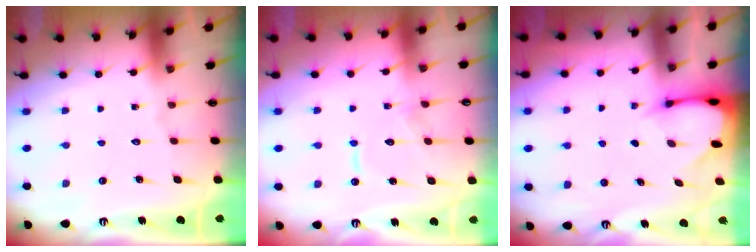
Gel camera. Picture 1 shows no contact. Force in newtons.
{"total": 8.8, "press": 8.8, "slide": 0.6}
{"total": 2.7, "press": 2.6, "slide": 0.4}